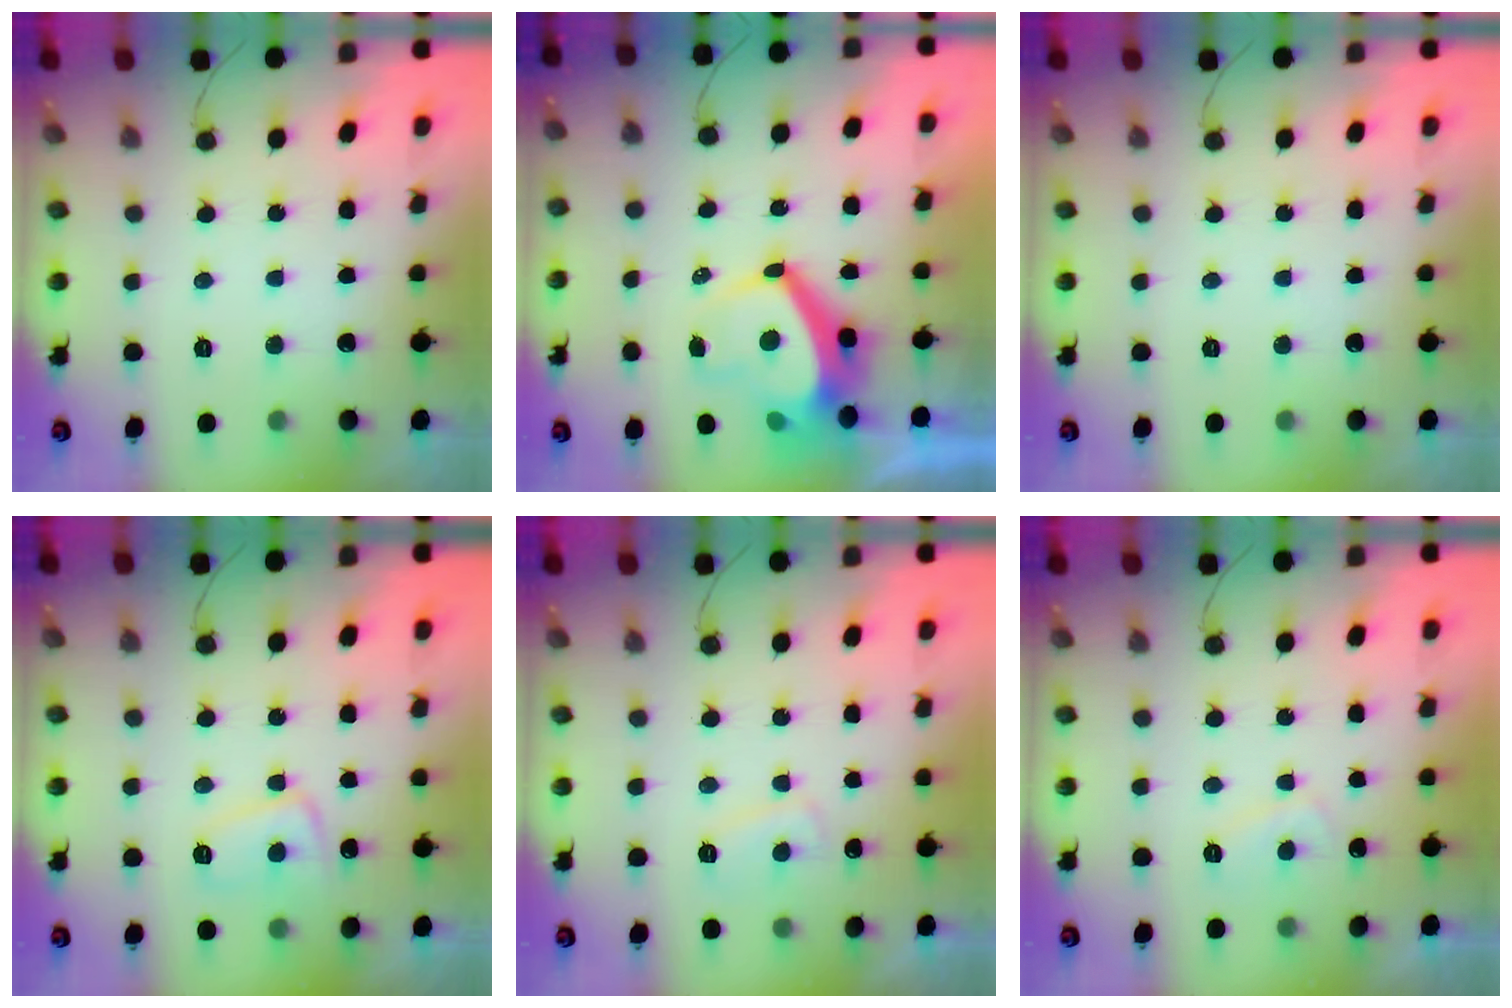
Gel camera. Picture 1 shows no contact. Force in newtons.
{"total": 7.9, "press": 7.9, "slide": 1.0}
{"total": 0.0}
{"total": 8.2, "press": 8.2, "slide": 0.8}
{"total": 3.7, "press": 3.7, "slide": 0.7}
{"total": 2.4, "press": 2.4, "slide": 0.6}